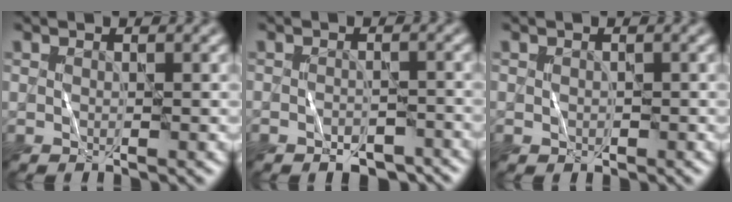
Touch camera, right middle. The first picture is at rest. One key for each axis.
{"total": 2.7, "fx": -2.2, "fy": 1.3, "fz": 0.9, "tx": -0.008, "ty": -0.006, "tz": -0.031}
{"total": 0.7, "fx": -0.2, "fy": 0.6, "fz": 0.2, "tx": -0.001, "ty": -0.005, "tz": -0.001}